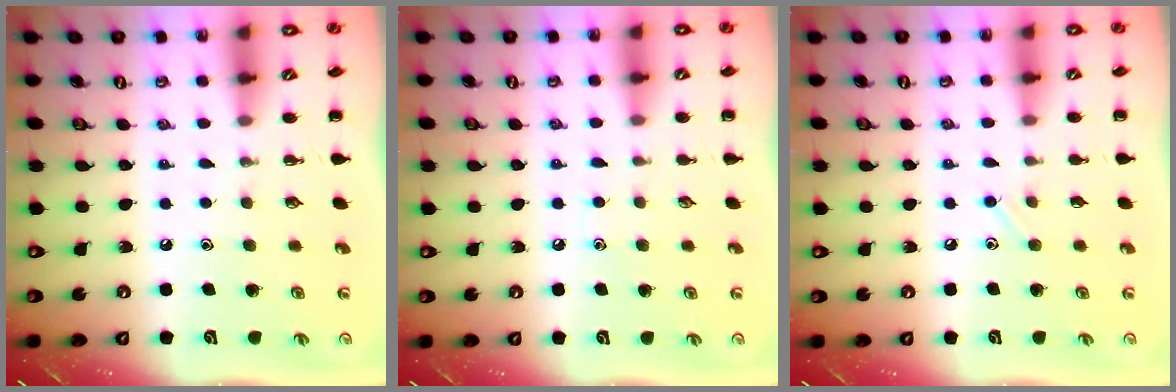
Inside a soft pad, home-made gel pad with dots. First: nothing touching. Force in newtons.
{"total": 4.2, "press": 3.9, "slide": 1.5}
{"total": 4.0, "press": 3.8, "slide": 1.2}